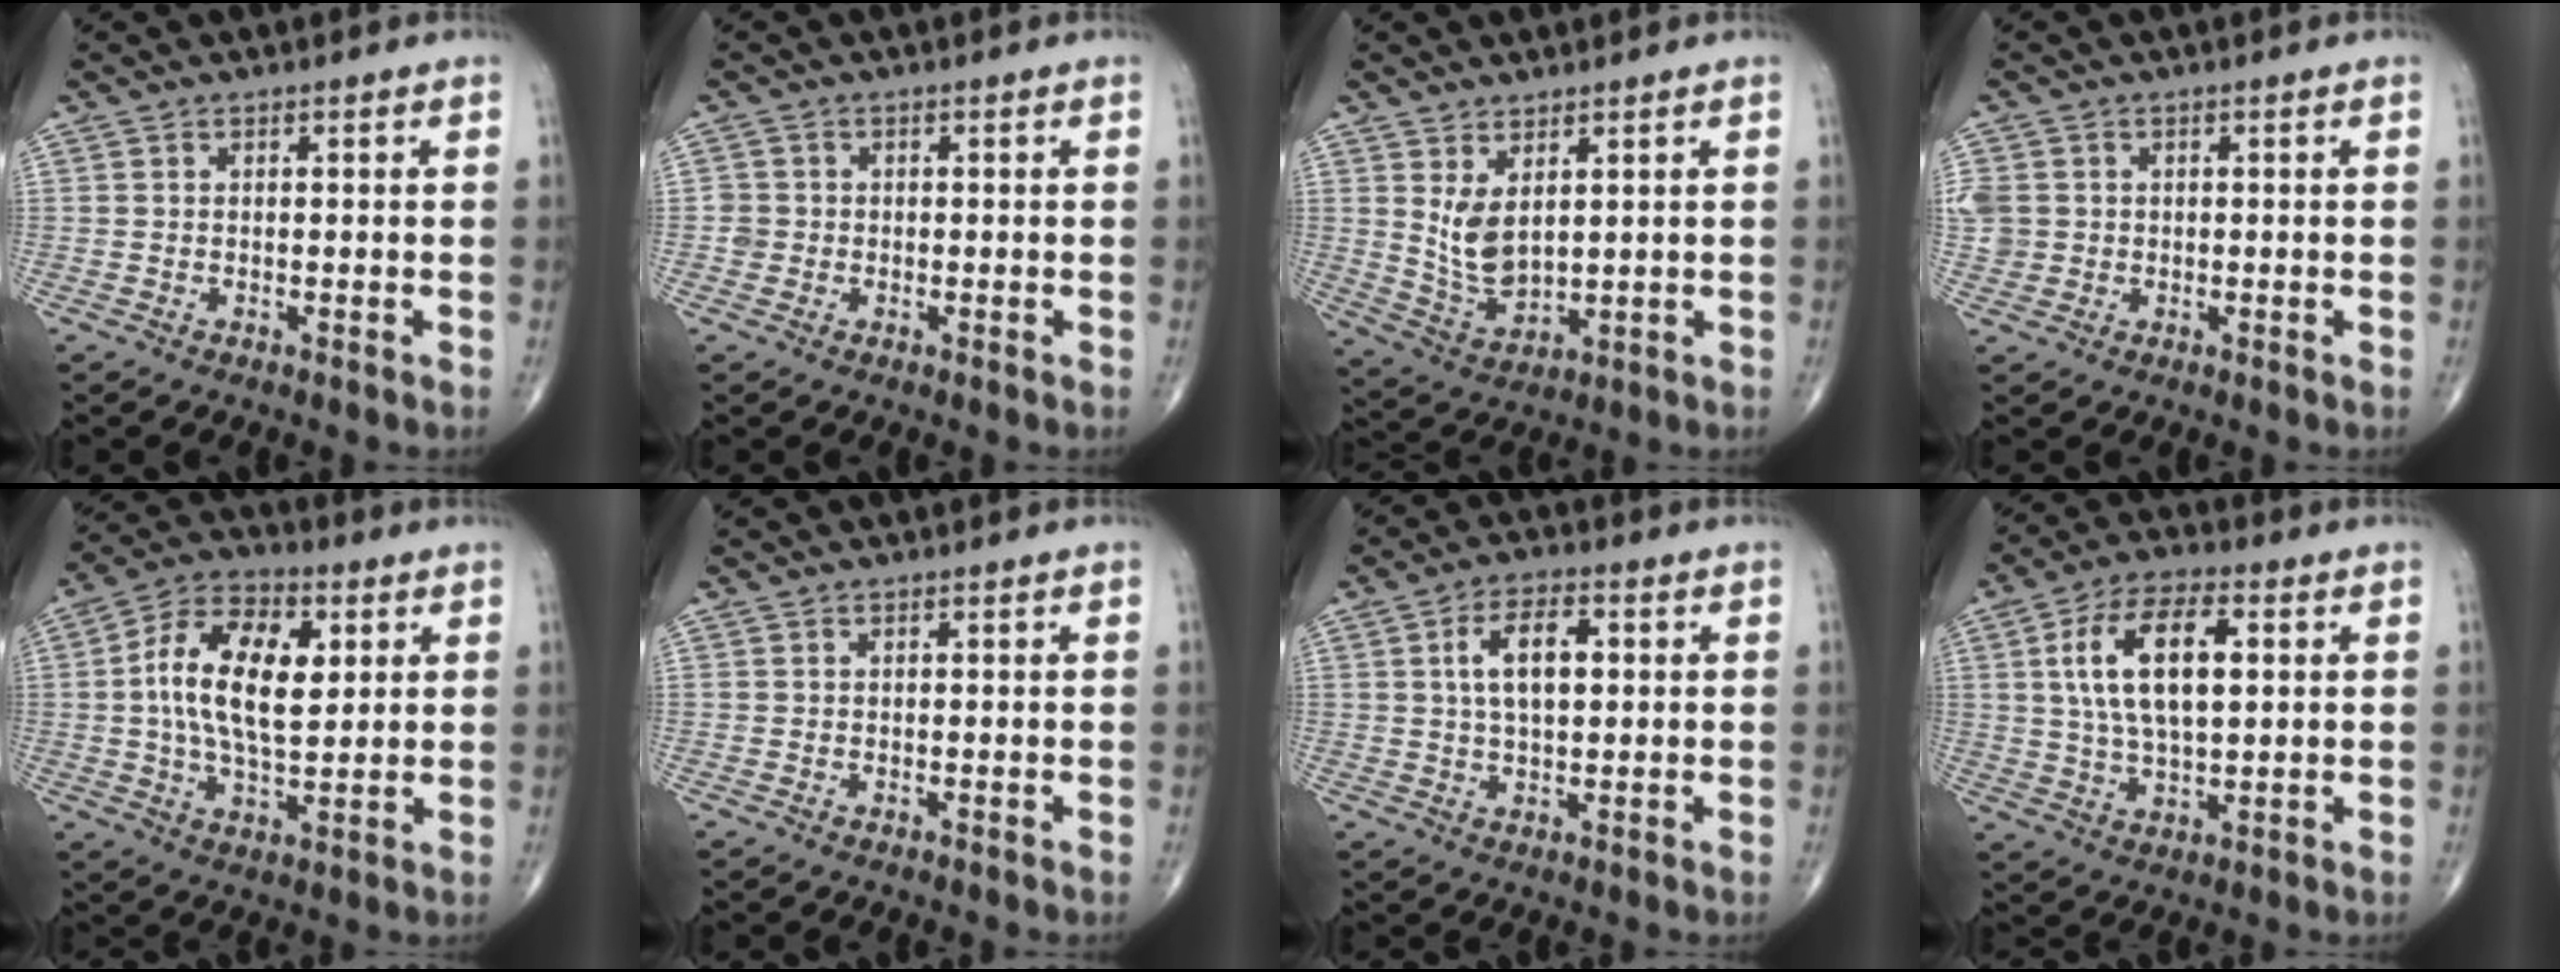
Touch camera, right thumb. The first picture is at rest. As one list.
[{"total": 1.8, "force": [-0.3, 1.8, 0.2], "torque": [0.012, 0.008, -0.010]}, {"total": 6.9, "force": [2.4, 3.5, 5.4], "torque": [-0.095, -0.027, 0.063]}, {"total": 6.9, "force": [0.9, 6.2, 2.8], "torque": [-0.076, 0.014, 0.025]}, {"total": 15.6, "force": [2.7, 8.2, 13.0], "torque": [-0.224, 0.006, 0.043]}, {"total": 0.0}, {"total": 8.3, "force": [1.6, 4.2, 6.9], "torque": [-0.117, 0.008, 0.026]}, {"total": 14.5, "force": [3.1, 7.0, 12.4], "torque": [-0.223, 0.006, 0.056]}]